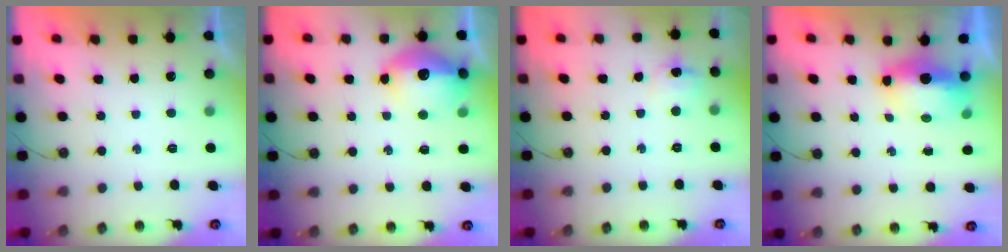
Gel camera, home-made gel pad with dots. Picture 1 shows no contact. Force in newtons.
{"total": 15.0, "press": 14.9, "slide": 1.4}
{"total": 6.7, "press": 6.7, "slide": 0.7}
{"total": 6.8, "press": 6.8, "slide": 0.8}